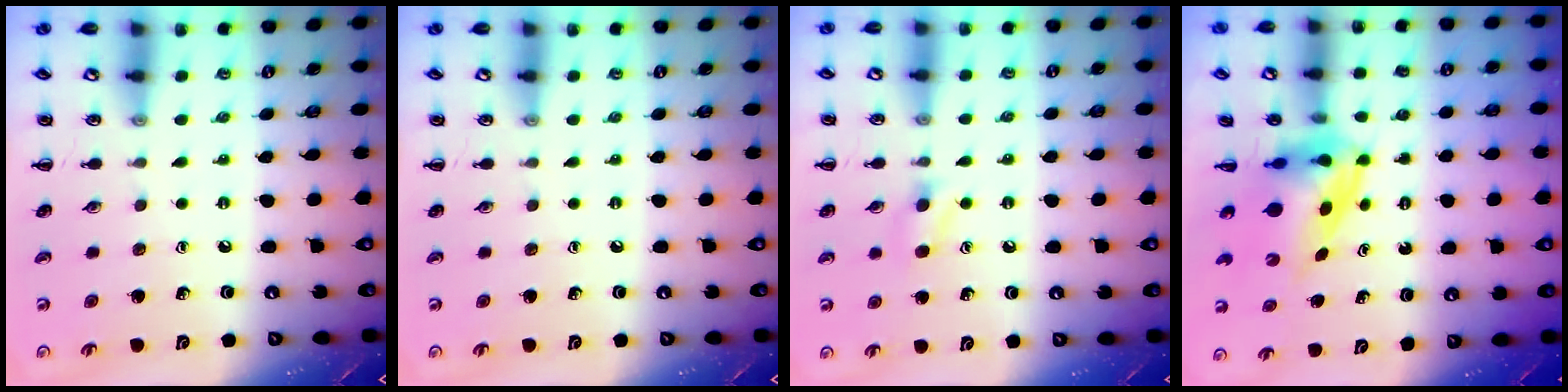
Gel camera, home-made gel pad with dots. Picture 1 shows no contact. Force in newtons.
{"total": 0.0}
{"total": 4.4, "press": 4.1, "slide": 1.6}
{"total": 3.7, "press": 3.6, "slide": 0.8}